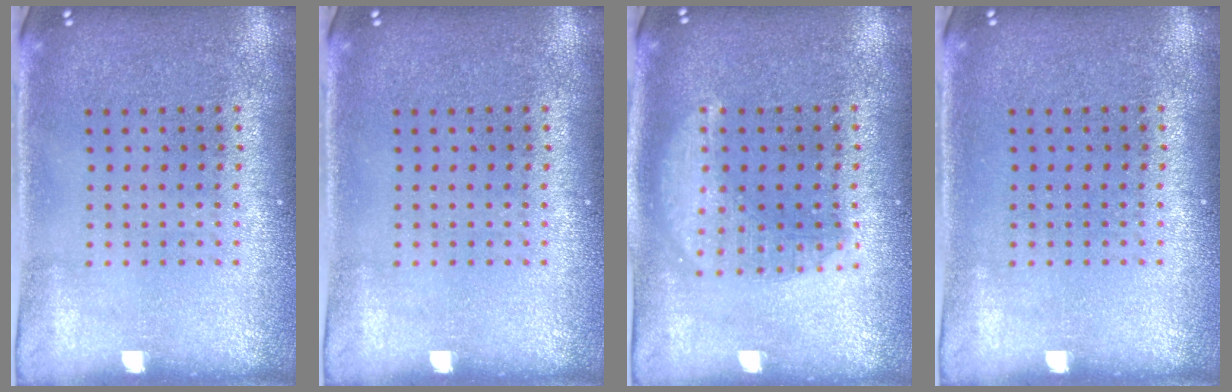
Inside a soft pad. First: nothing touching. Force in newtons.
{"total": 0.0}
{"total": 1.4, "press": 1.4, "slide": 0.1}
{"total": 0.0}